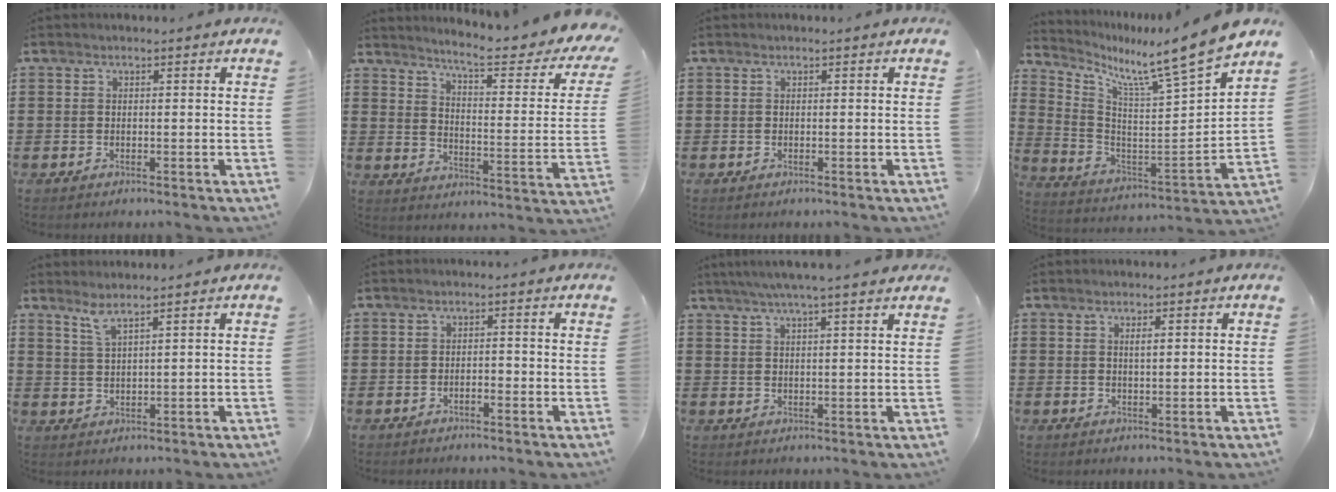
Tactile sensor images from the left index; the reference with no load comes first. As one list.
[{"total": 6.8, "force": [5.6, 0.0, 4.0], "torque": [-0.085, -0.048, 0.083]}, {"total": 0.0}, {"total": 9.9, "force": [8.9, -1.0, 4.2], "torque": [-0.097, -0.089, 0.130]}, {"total": 2.8, "force": [2.2, 0.1, 1.8], "torque": [-0.041, 0.001, 0.040]}, {"total": 1.0, "force": [-0.9, 0.3, 0.4], "torque": [-0.012, 0.000, -0.019]}, {"total": 4.3, "force": [3.5, -0.4, 2.4], "torque": [-0.056, -0.004, 0.063]}, {"total": 1.4, "force": [0.4, 0.3, 1.3], "torque": [-0.026, 0.002, 0.006]}]